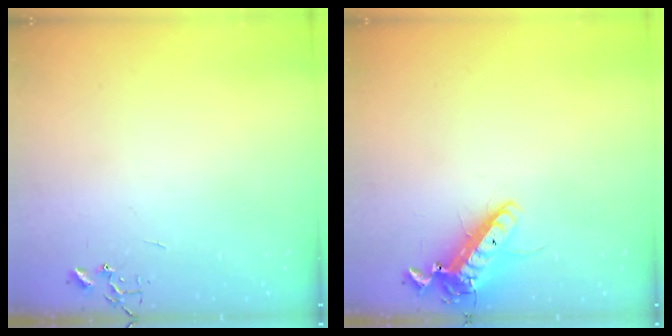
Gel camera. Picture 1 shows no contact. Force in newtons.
{"total": 14.3, "press": 14.0, "slide": 2.8}